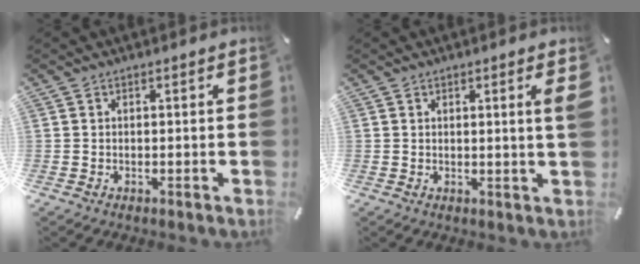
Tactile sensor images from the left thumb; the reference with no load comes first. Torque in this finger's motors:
{"motor_torque": [0.20, -0.22, 0.24, 0.21, 0.02]}